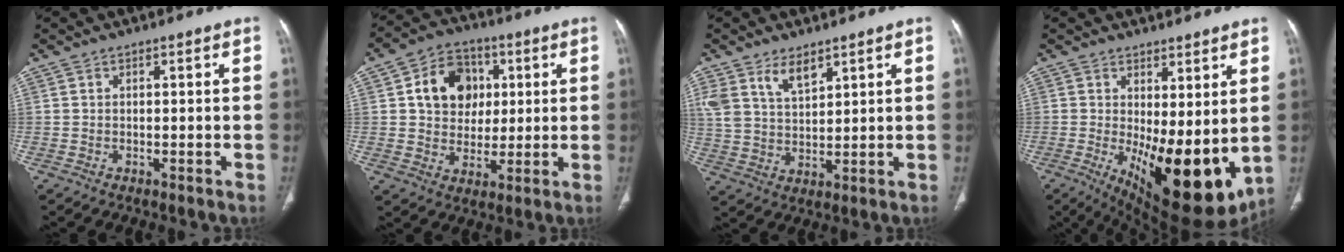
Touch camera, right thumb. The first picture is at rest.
{"total": 12.3, "force": [2.9, 9.9, 6.7], "torque": [-0.069, 0.003, 0.047]}
{"total": 8.0, "force": [5.1, 4.1, 4.6], "torque": [-0.076, -0.022, 0.107]}
{"total": 17.4, "force": [-1.2, 7.0, 15.9], "torque": [-0.236, -0.043, 0.007]}